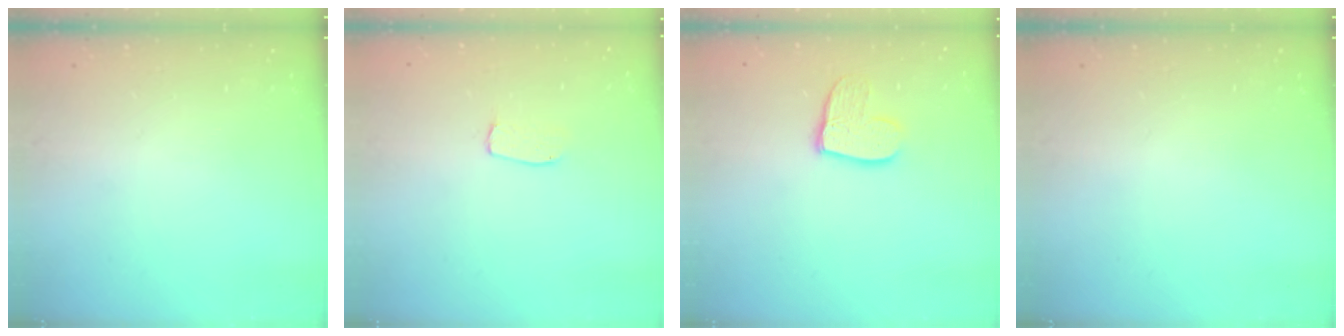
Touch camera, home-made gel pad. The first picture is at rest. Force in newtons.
{"total": 4.5, "press": 4.5, "slide": 0.2}
{"total": 10.9, "press": 10.8, "slide": 0.9}
{"total": 0.0}